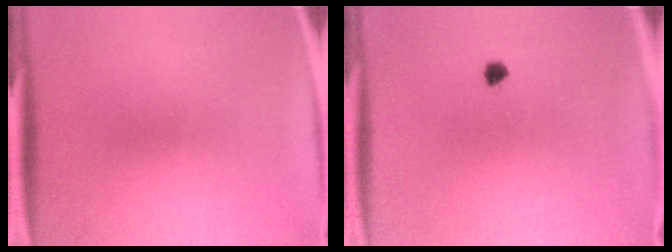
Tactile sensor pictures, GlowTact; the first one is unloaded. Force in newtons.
{"total": 1.3}